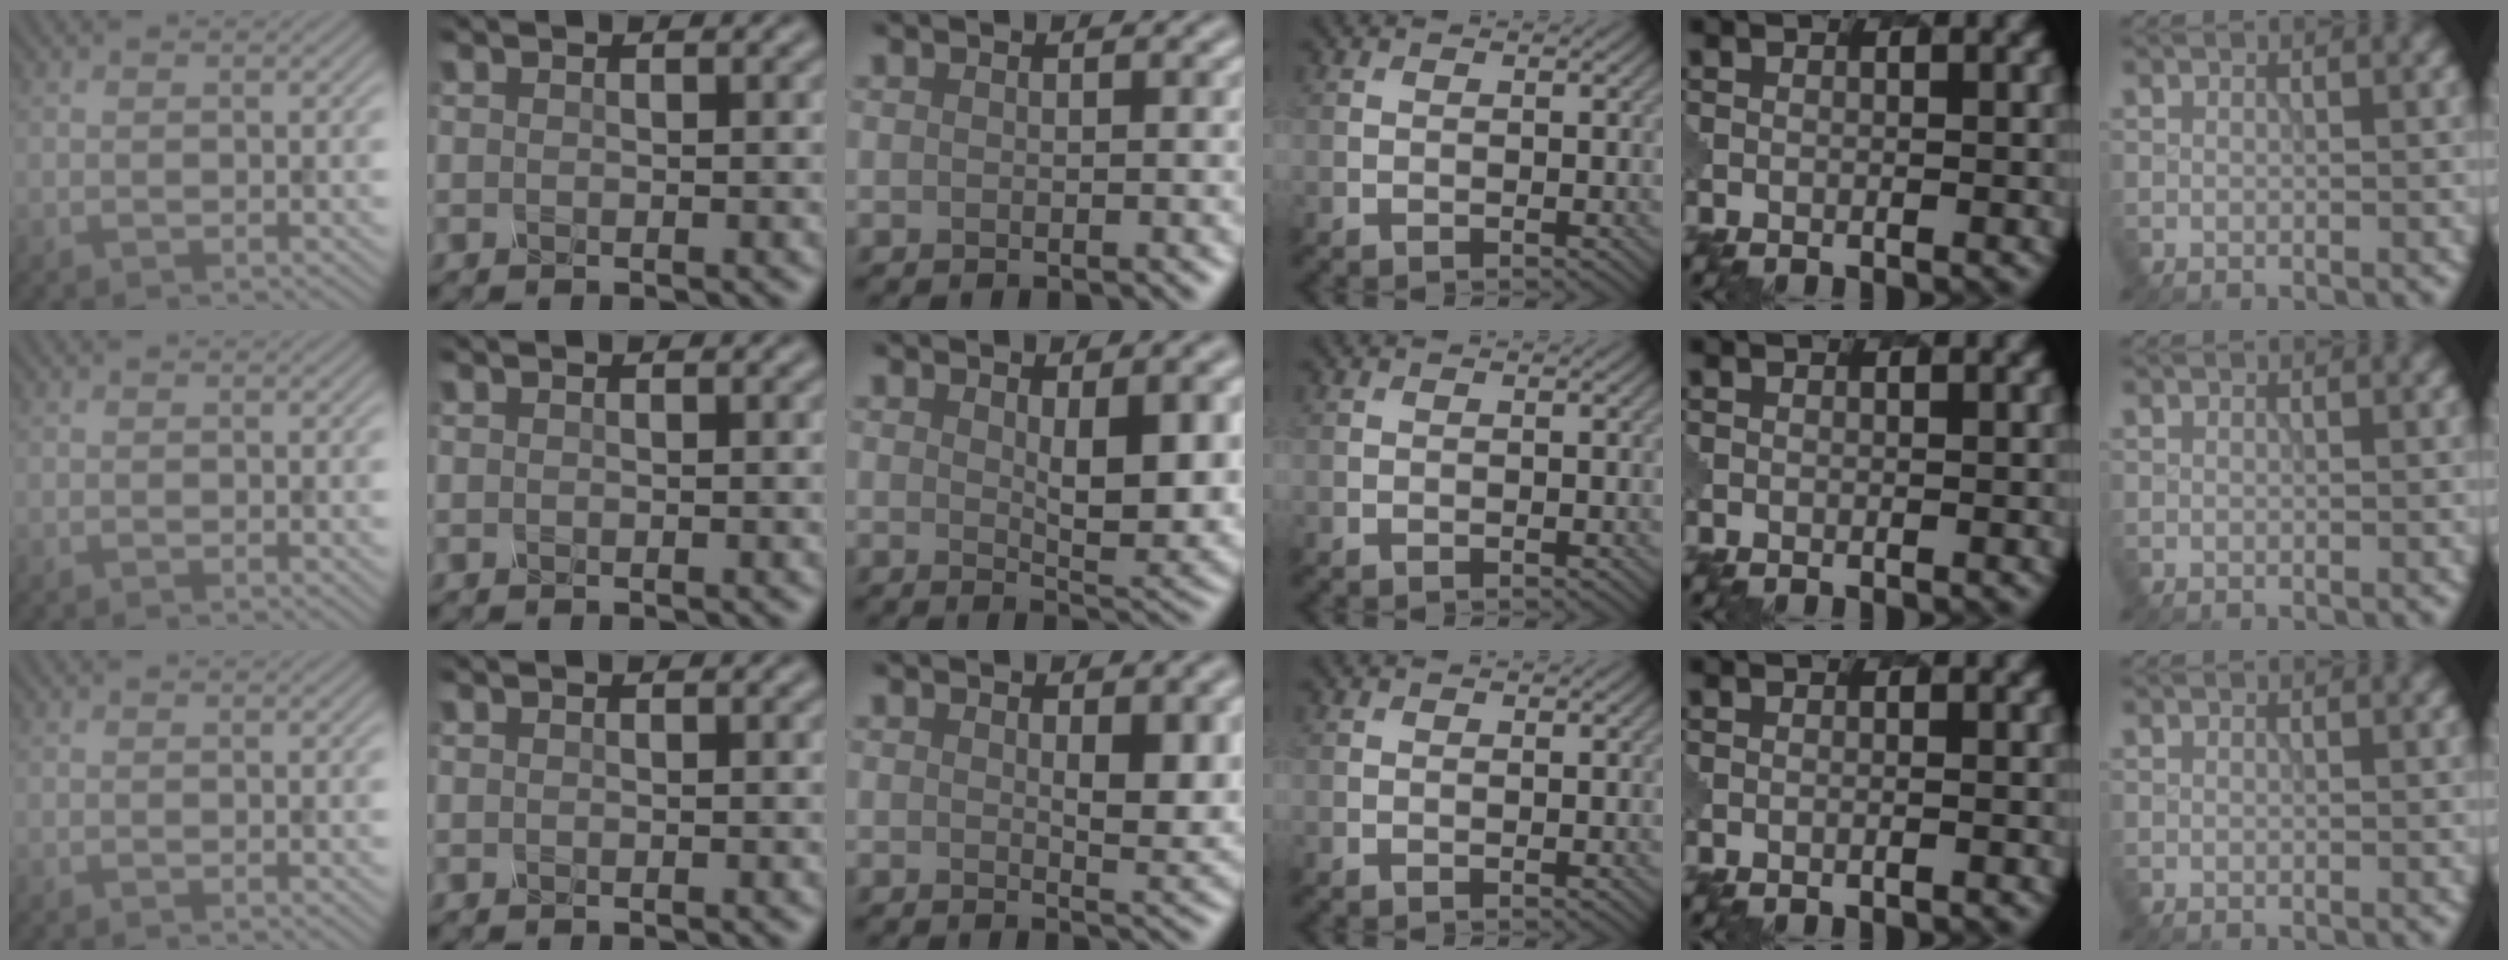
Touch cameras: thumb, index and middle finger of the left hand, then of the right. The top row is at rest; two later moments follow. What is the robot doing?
{"motion": "unscrew", "object": "spray bottle"}